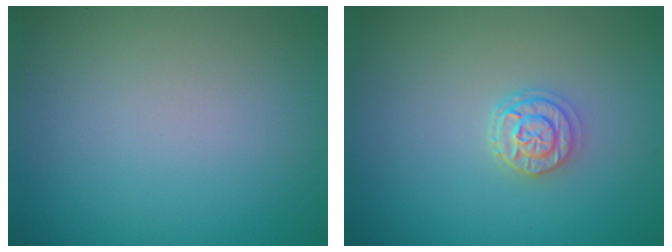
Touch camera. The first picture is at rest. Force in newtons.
{"total": 2.3, "press": 2.0, "slide": 1.1}